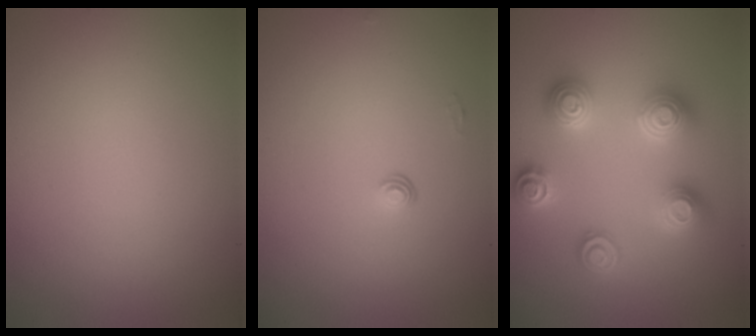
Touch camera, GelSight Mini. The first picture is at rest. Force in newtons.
{"total": 0.6, "press": 0.4, "slide": 0.5}
{"total": 4.8, "press": 4.7, "slide": 0.8}